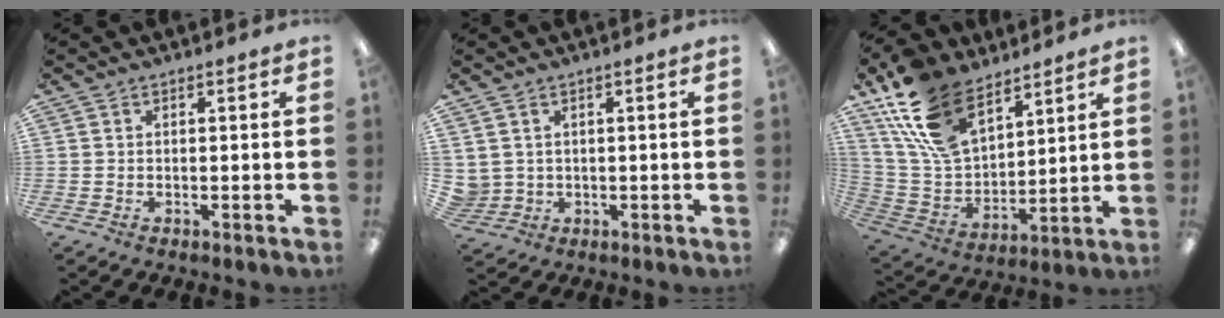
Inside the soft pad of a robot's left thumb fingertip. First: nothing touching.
{"total": 2.7, "force": [1.3, 2.4, 0.1], "torque": [-0.010, 0.000, 0.027]}
{"total": 19.5, "force": [12.1, 10.7, 10.9], "torque": [-0.240, -0.046, 0.228]}